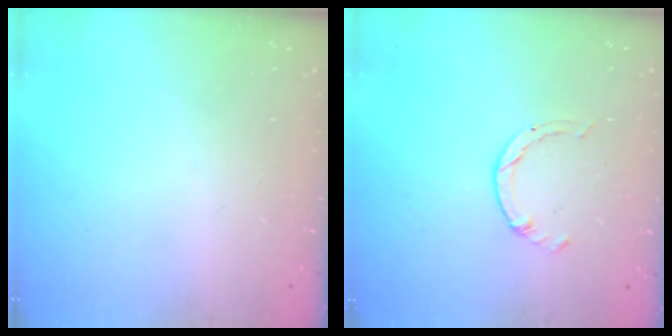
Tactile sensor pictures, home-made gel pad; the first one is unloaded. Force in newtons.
{"total": 0.5, "press": 0.5, "slide": 0.1}